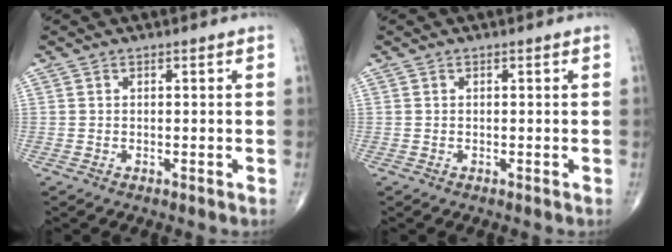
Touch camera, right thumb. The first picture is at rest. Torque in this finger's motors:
{"motor_torque": [-0.22, 0.02, -0.06, 0.06, 0.00]}